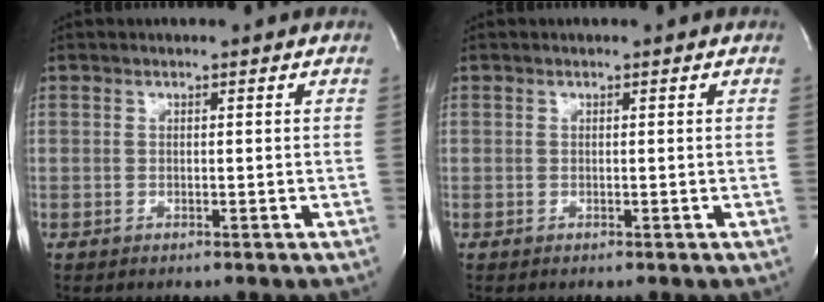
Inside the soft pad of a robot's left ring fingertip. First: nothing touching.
{"total": 0.0}